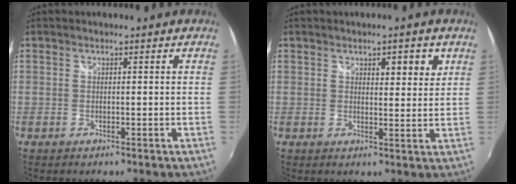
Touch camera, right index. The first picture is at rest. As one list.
[{"total": 4.2, "force": [2.2, 1.6, 3.2], "torque": [-0.040, 0.005, 0.034]}]